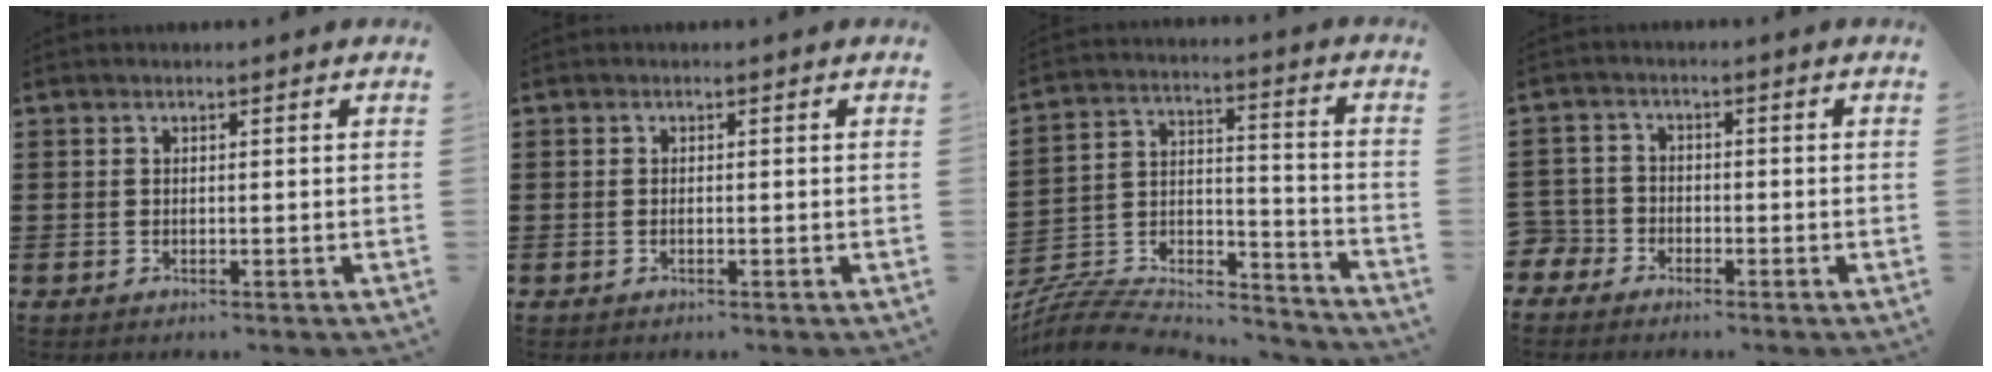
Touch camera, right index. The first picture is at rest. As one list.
[{"total": 0.0}, {"total": 7.8, "force": [-7.1, 2.5, 1.8], "torque": [-0.038, 0.004, -0.142]}, {"total": 2.9, "force": [-2.2, 2.0, 0.0], "torque": [-0.027, -0.001, -0.054]}]